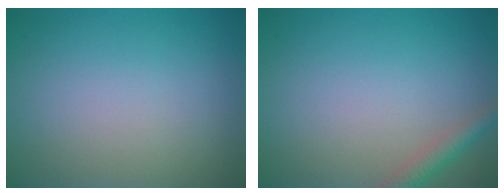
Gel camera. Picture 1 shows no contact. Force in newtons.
{"total": 2.1, "press": 2.1, "slide": 0.1}